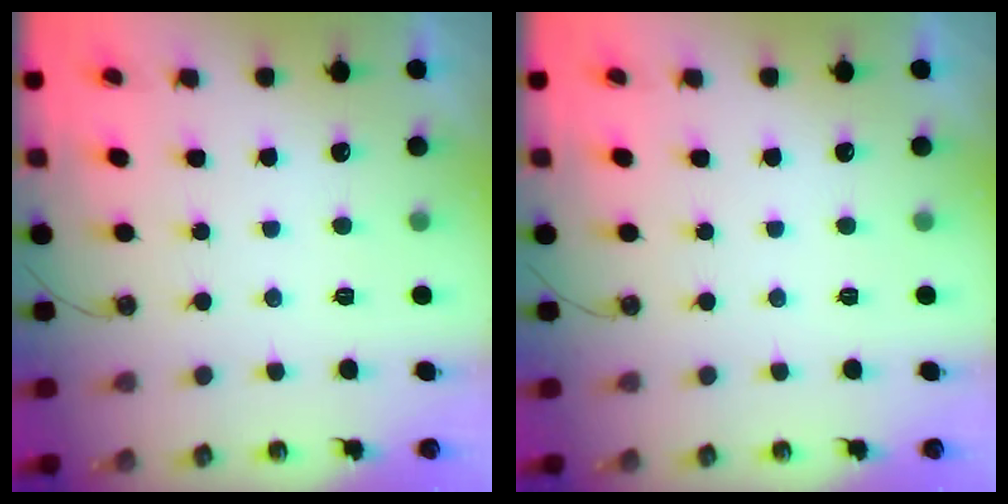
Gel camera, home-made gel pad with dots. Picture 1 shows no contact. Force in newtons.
{"total": 0.0}